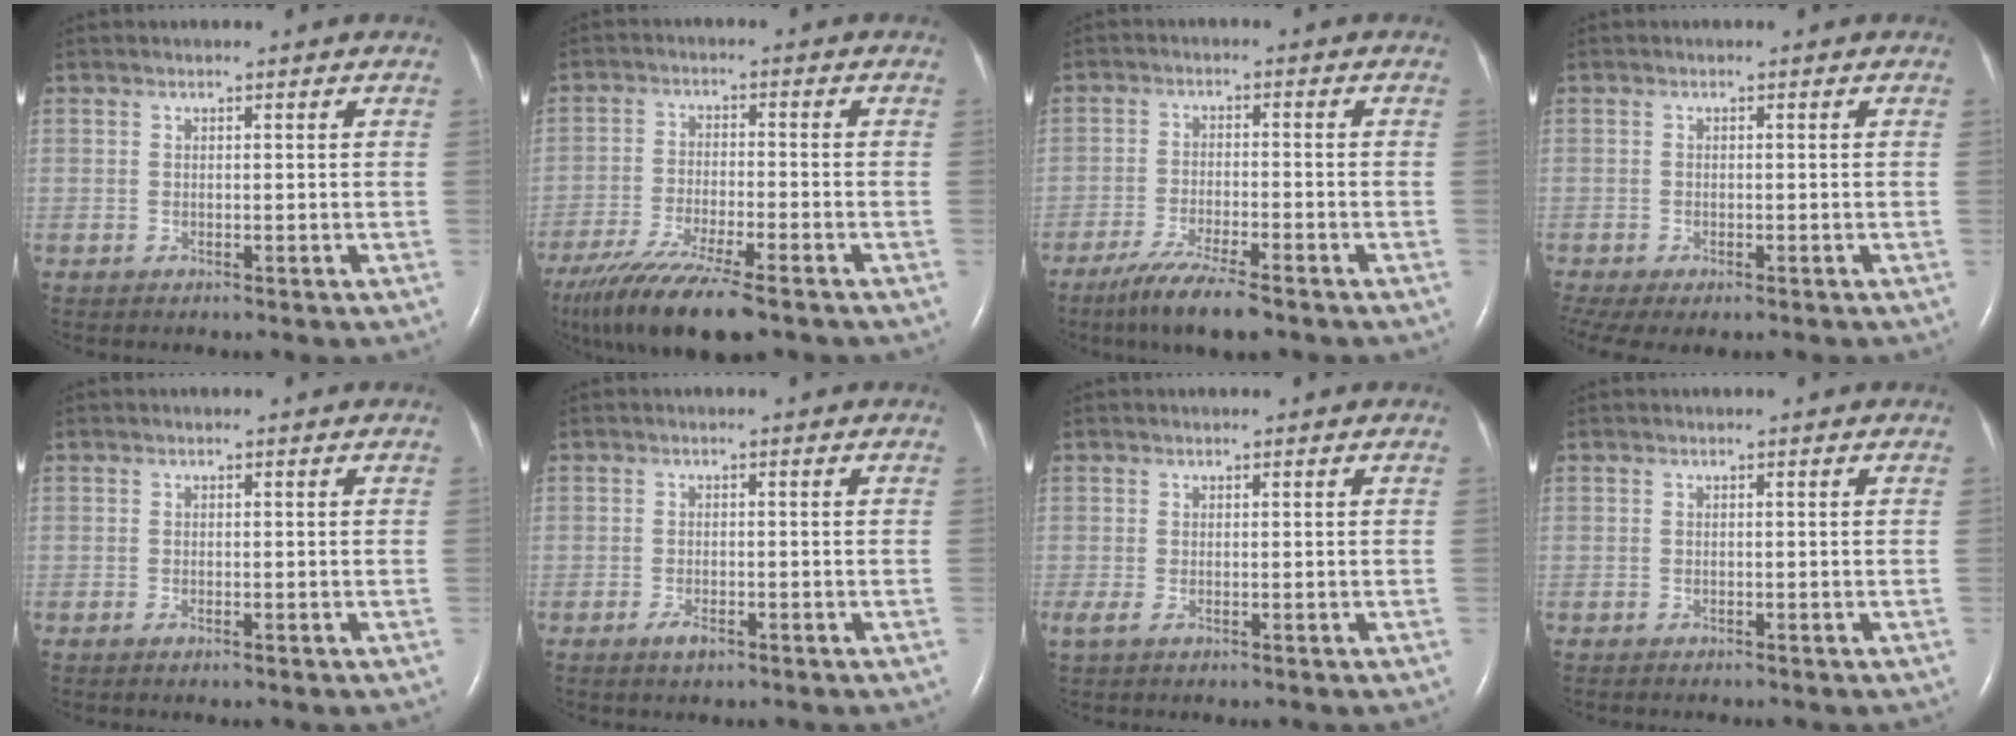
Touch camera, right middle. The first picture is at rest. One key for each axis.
{"total": 14.6, "fx": -10.8, "fy": 2.2, "fz": 9.6, "tx": -0.180, "ty": -0.039, "tz": -0.182}
{"total": 8.1, "fx": -5.9, "fy": 0.8, "fz": 5.5, "tx": -0.103, "ty": -0.021, "tz": -0.101}
{"total": 6.8, "fx": -4.7, "fy": 2.7, "fz": 4.1, "tx": -0.083, "ty": -0.008, "tz": -0.072}
{"total": 0.7, "fx": -0.4, "fy": 0.2, "fz": 0.5, "tx": -0.011, "ty": -0.001, "tz": -0.004}
{"total": 1.8, "fx": -1.1, "fy": 0.6, "fz": 1.2, "tx": -0.029, "ty": -0.001, "tz": -0.018}
{"total": 1.2, "fx": -0.4, "fy": 0.4, "fz": 1.1, "tx": -0.025, "ty": -0.004, "tz": -0.004}
{"total": 1.1, "fx": -1.0, "fy": 0.2, "fz": 0.5, "tx": -0.009, "ty": -0.002, "tz": -0.010}